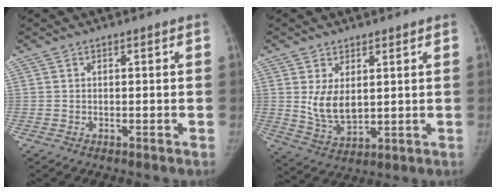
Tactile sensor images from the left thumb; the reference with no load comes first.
{"total": 7.2, "force": [1.9, 4.7, 5.2], "torque": [-0.073, -0.024, 0.049]}